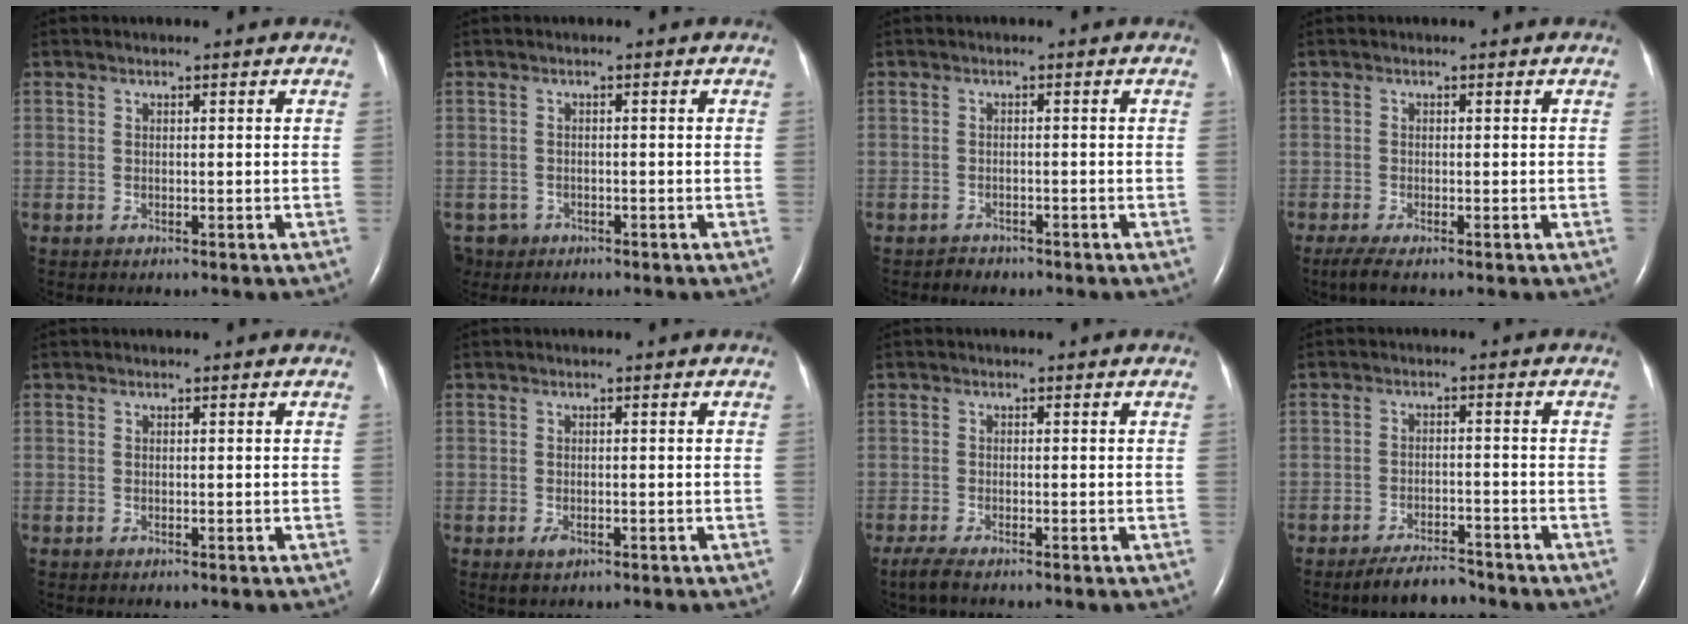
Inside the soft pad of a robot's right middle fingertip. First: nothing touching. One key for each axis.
{"total": 3.0, "fx": -1.9, "fy": 2.4, "fz": 0.0, "tx": -0.002, "ty": 0.003, "tz": -0.031}
{"total": 1.4, "fx": -1.2, "fy": 0.7, "fz": -0.2, "tx": -0.005, "ty": 0.001, "tz": -0.020}
{"total": 2.4, "fx": -1.7, "fy": 0.2, "fz": 1.7, "tx": -0.041, "ty": -0.009, "tz": -0.034}
{"total": 0.0}
{"total": 1.4, "fx": -0.7, "fy": 0.8, "fz": 0.9, "tx": -0.019, "ty": -0.001, "tz": -0.006}
{"total": 2.6, "fx": -2.0, "fy": 0.3, "fz": 1.6, "tx": -0.043, "ty": -0.010, "tz": -0.037}
{"total": 4.9, "fx": -4.4, "fy": 1.2, "fz": 1.8, "tx": -0.036, "ty": -0.007, "tz": -0.075}